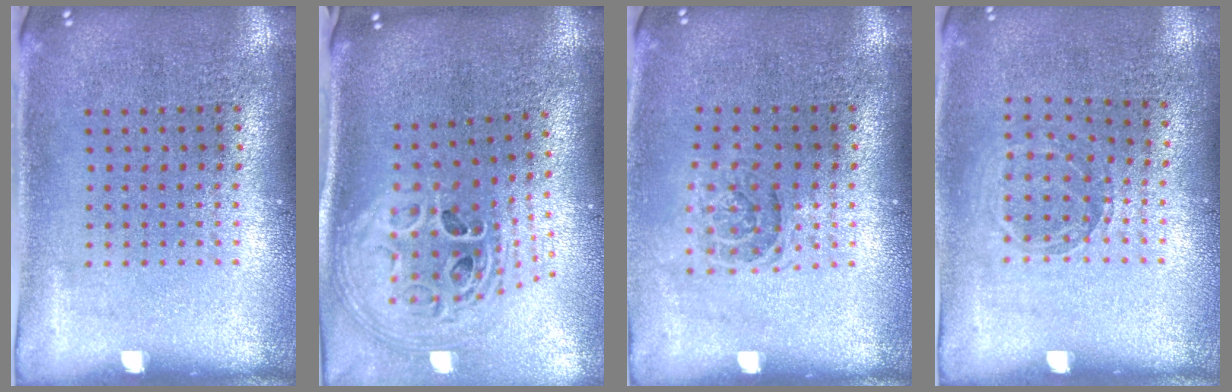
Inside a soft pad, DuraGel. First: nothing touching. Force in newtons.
{"total": 2.9, "press": 2.0, "slide": 2.1}
{"total": 1.2, "press": 1.0, "slide": 0.6}
{"total": 0.8, "press": 0.8, "slide": 0.1}